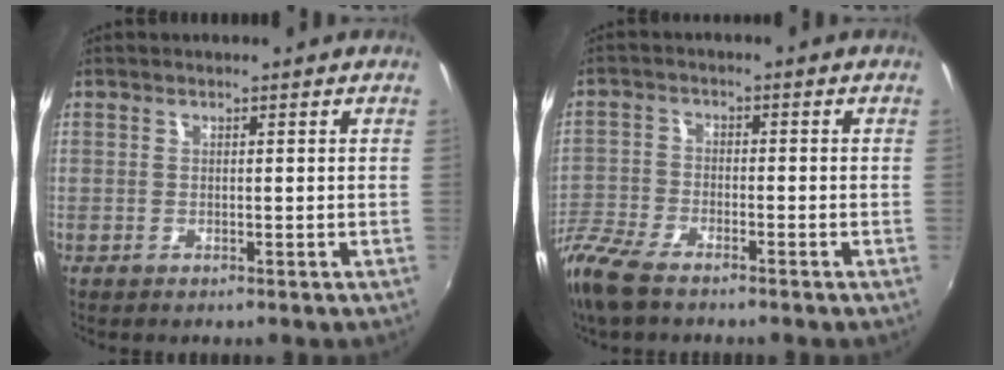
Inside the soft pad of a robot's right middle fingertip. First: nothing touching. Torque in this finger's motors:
{"motor_torque": [1.07, -1.07, 0.11, 0.11]}